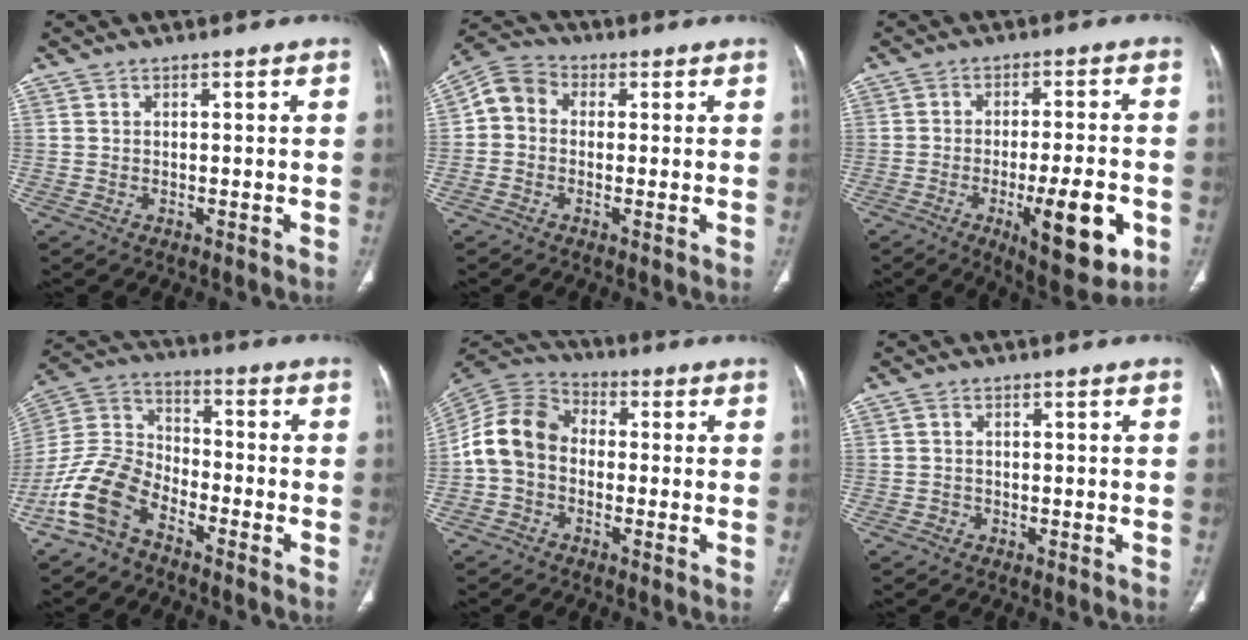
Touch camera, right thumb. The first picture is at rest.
{"total": 6.3, "force": [0.1, 5.4, 3.3], "torque": [-0.051, 0.022, -0.016]}
{"total": 14.4, "force": [-5.0, 4.1, 12.8], "torque": [-0.179, 0.006, -0.064]}
{"total": 11.2, "force": [-7.6, 5.8, 5.9], "torque": [-0.127, 0.059, -0.164]}
{"total": 10.4, "force": [-1.2, 8.2, 6.3], "torque": [-0.117, 0.032, -0.038]}
{"total": 0.9, "force": [-0.4, 0.8, 0.1], "torque": [0.003, 0.005, -0.011]}